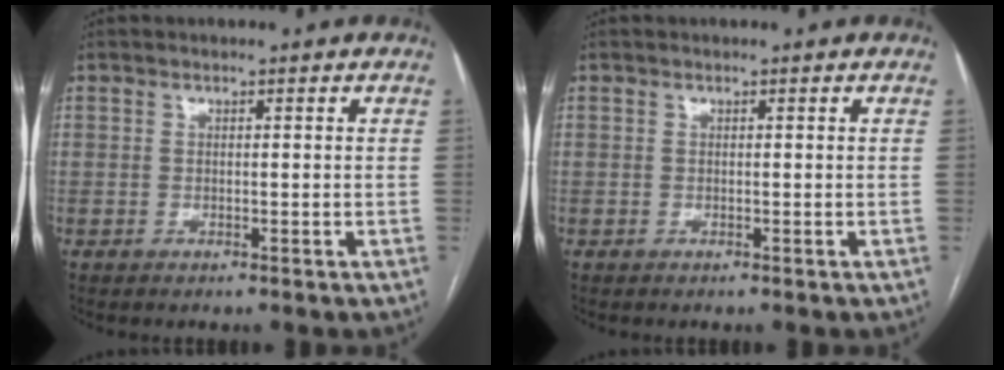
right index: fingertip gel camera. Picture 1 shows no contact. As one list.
[{"total": 0.0}]